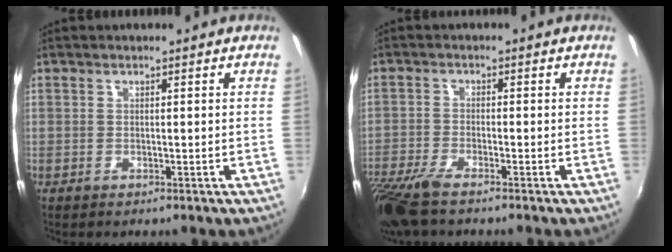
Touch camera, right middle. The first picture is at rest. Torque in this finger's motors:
{"motor_torque": [1.09, -1.05, 0.20, 0.12]}